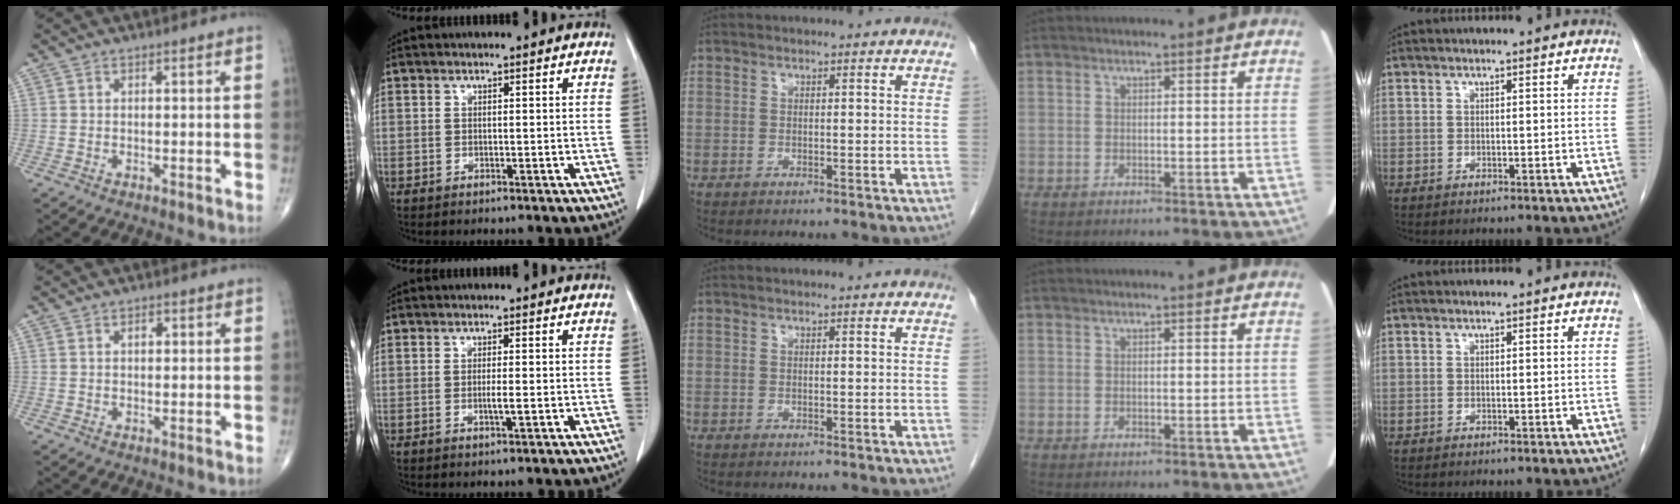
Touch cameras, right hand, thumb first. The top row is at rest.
{"thumb": {"total": 1.5, "force": [0.4, 0.9, 1.1], "torque": [-0.018, 0.002, 0.007]}, "index": {"total": 1.8, "force": [-0.4, -0.1, 1.8], "torque": [-0.035, -0.003, -0.008]}}